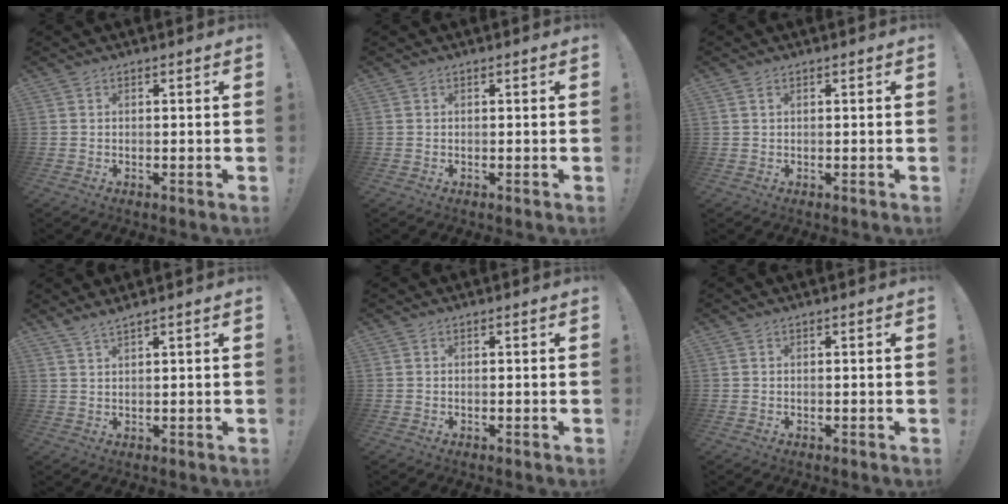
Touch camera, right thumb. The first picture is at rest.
{"total": 0.0}
{"total": 0.7, "force": [0.3, 0.3, 0.6], "torque": [-0.013, 0.002, 0.005]}
{"total": 2.6, "force": [2.1, -0.5, 1.4], "torque": [-0.030, -0.009, 0.038]}
{"total": 0.0}
{"total": 0.0}